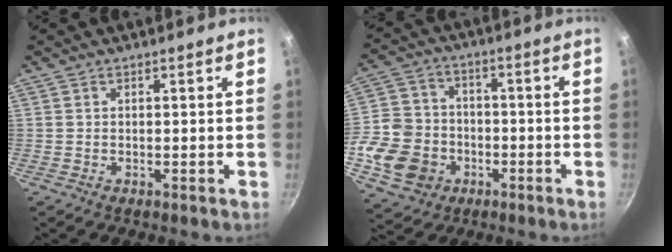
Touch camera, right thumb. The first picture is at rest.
{"total": 15.1, "force": [-4.6, 12.4, 7.2], "torque": [-0.125, 0.036, -0.078]}